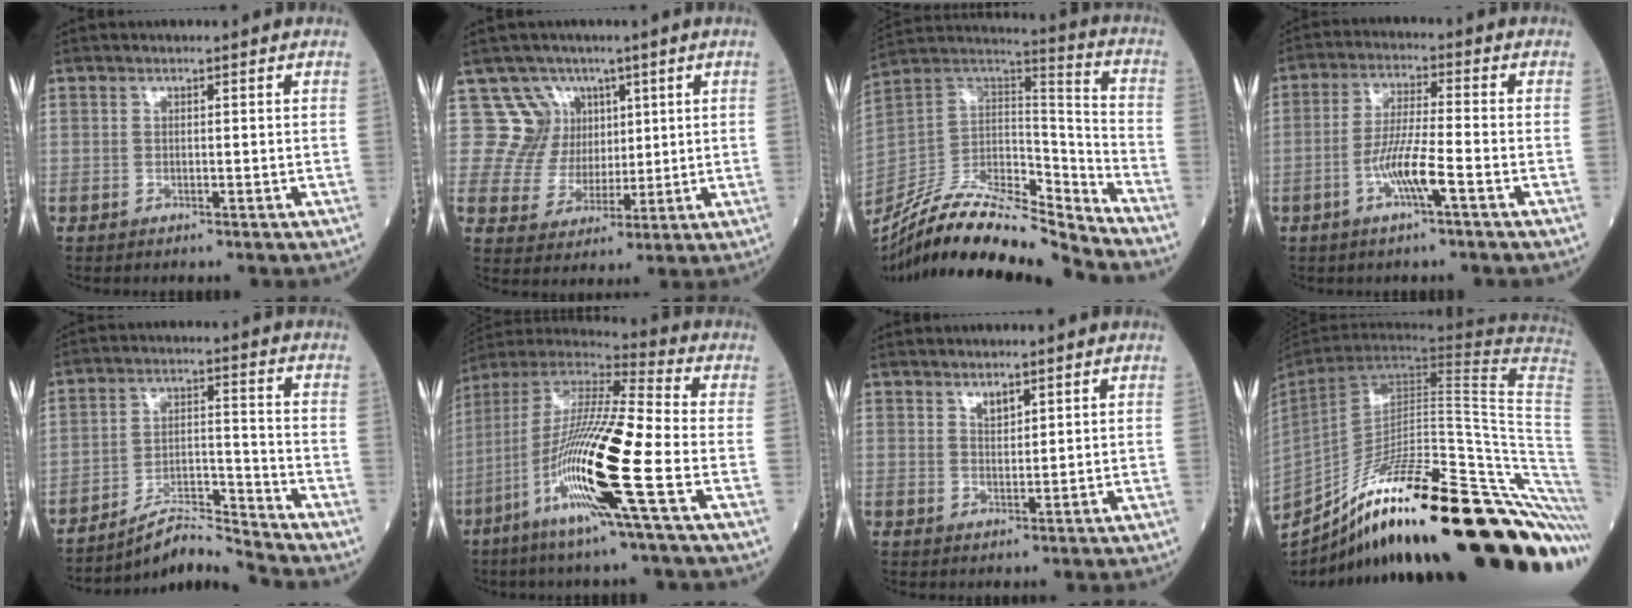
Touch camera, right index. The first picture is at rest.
{"total": 7.8, "force": [3.9, 6.7, -0.9], "torque": [0.023, 0.015, 0.070]}
{"total": 21.5, "force": [-19.2, 2.7, 9.2], "torque": [-0.189, 0.018, -0.344]}
{"total": 6.9, "force": [-2.8, 0.0, 6.4], "torque": [-0.129, -0.002, -0.055]}
{"total": 7.2, "force": [-7.1, -1.3, 0.7], "torque": [-0.019, 0.018, -0.123]}
{"total": 19.1, "force": [-6.7, 0.0, 17.9], "torque": [-0.372, -0.026, -0.137]}
{"total": 1.9, "force": [1.4, 0.7, 1.1], "torque": [-0.023, -0.001, 0.029]}
{"total": 41.0, "force": [-27.2, 5.2, 30.2], "torque": [-0.375, -0.044, -0.394]}